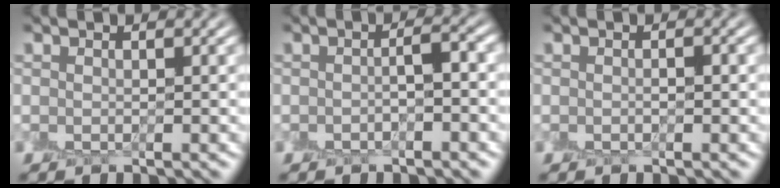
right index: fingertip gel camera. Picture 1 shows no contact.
{"total": 1.5, "force": [-0.5, 0.2, 1.3], "torque": [-0.025, 0.007, -0.012]}
{"total": 0.5, "force": [-0.1, 0.1, 0.5], "torque": [-0.008, 0.003, -0.003]}